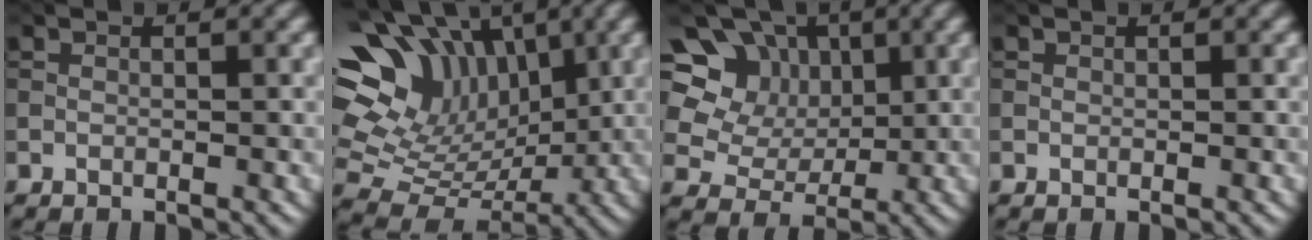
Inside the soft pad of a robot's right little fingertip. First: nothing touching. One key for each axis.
{"total": 13.7, "fx": 4.8, "fy": 10.2, "fz": 7.8, "tx": -0.168, "ty": 0.030, "tz": 0.085}
{"total": 9.0, "fx": 4.0, "fy": 7.3, "fz": 3.3, "tx": -0.066, "ty": 0.016, "tz": 0.061}
{"total": 0.0}